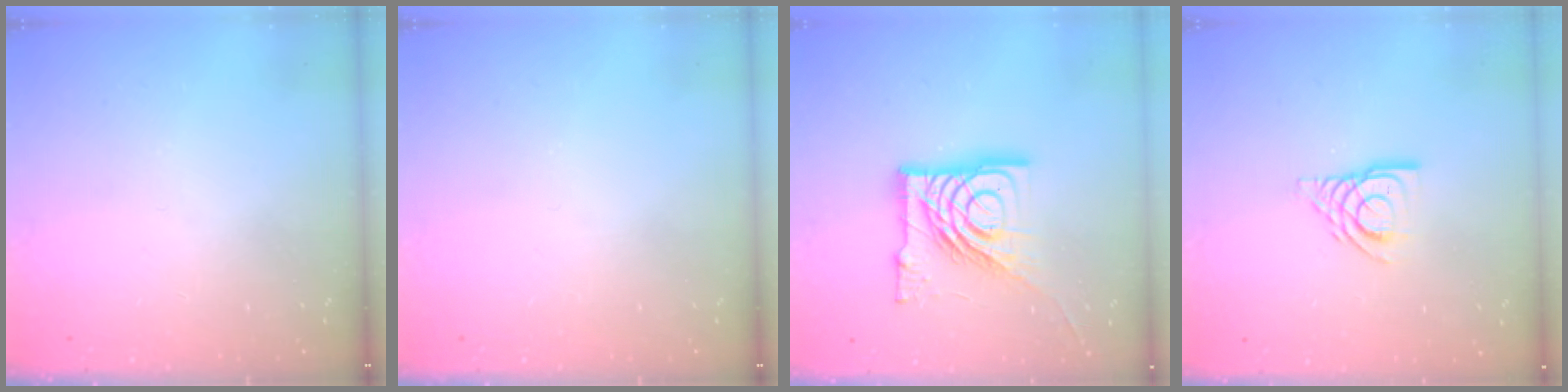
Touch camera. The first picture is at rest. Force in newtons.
{"total": 0.0}
{"total": 18.2, "press": 18.1, "slide": 2.1}
{"total": 9.4, "press": 9.4, "slide": 1.1}